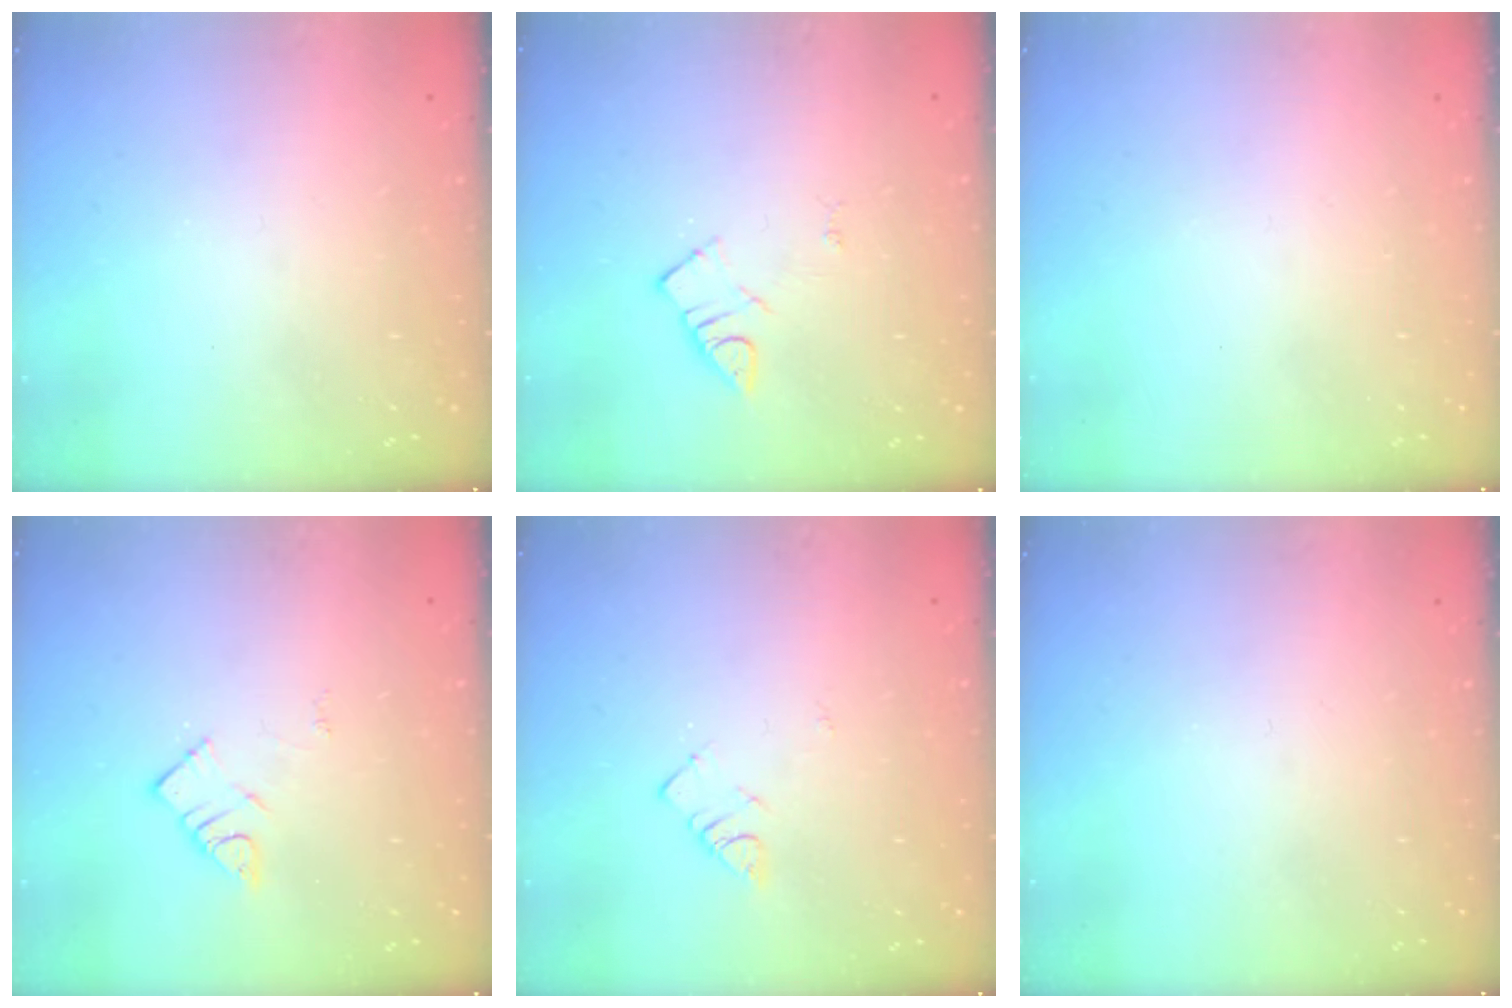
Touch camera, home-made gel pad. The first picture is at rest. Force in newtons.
{"total": 3.8, "press": 3.8, "slide": 0.4}
{"total": 1.5, "press": 1.5, "slide": 0.1}
{"total": 5.3, "press": 5.3, "slide": 0.2}
{"total": 2.9, "press": 2.9, "slide": 0.5}
{"total": 0.0}